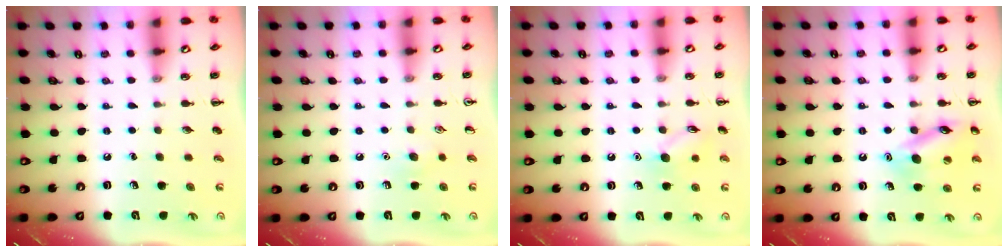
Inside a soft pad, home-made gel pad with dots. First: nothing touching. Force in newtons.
{"total": 5.3, "press": 5.0, "slide": 1.6}
{"total": 8.4, "press": 8.4, "slide": 0.8}
{"total": 13.6, "press": 13.5, "slide": 2.0}